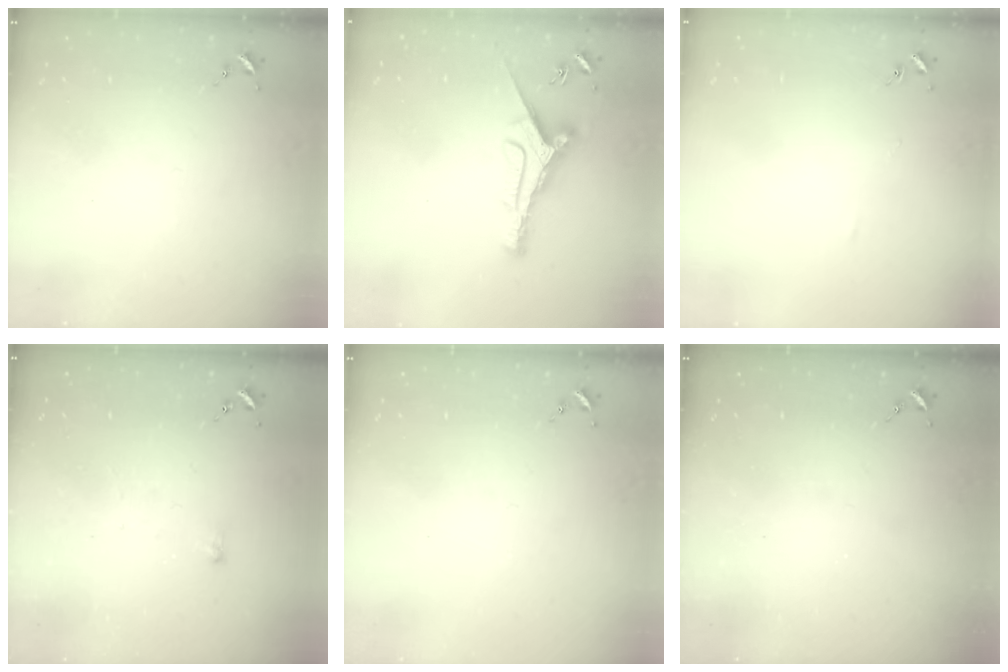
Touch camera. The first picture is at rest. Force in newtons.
{"total": 10.0, "press": 10.0, "slide": 0.5}
{"total": 2.5, "press": 2.5, "slide": 0.4}
{"total": 2.6, "press": 2.6, "slide": 0.1}
{"total": 0.0}
{"total": 0.0}